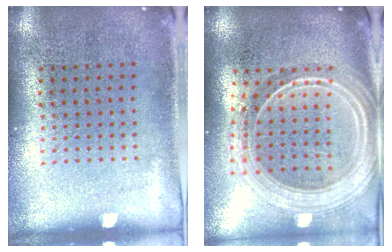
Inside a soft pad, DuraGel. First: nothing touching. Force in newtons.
{"total": 2.6, "press": 2.2, "slide": 1.4}